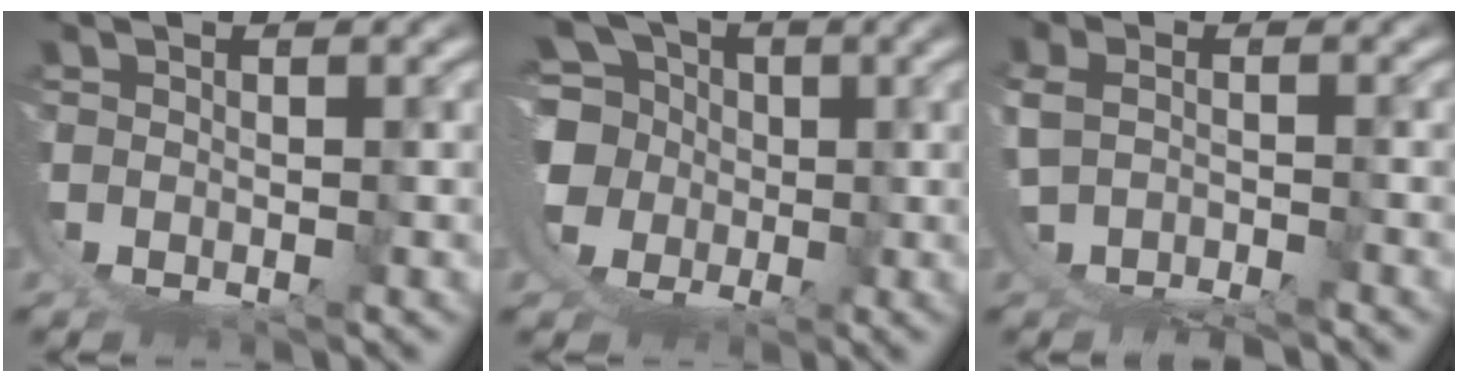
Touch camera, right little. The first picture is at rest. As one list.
[{"total": 12.3, "force": [0.1, 10.7, 5.9], "torque": [-0.129, -0.042, -0.002]}, {"total": 3.3, "force": [-2.9, 0.8, 1.3], "torque": [-0.029, -0.021, -0.038]}]